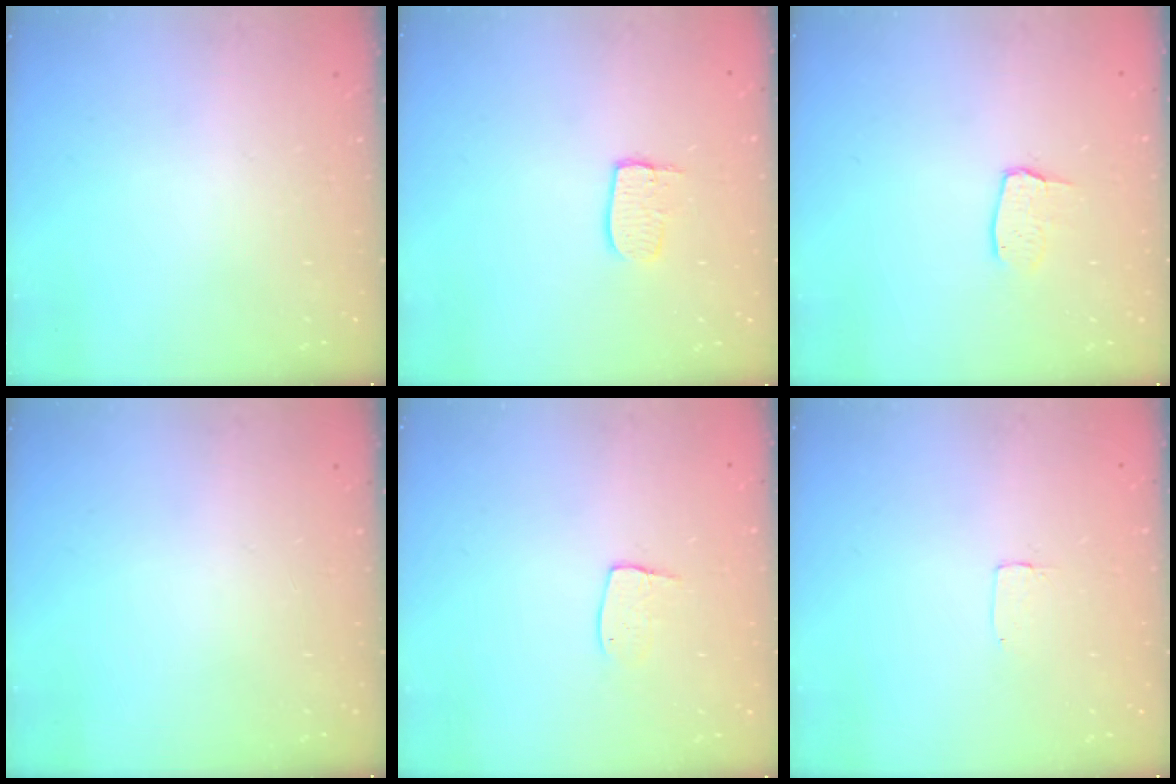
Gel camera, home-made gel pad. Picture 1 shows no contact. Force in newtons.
{"total": 6.1, "press": 6.1, "slide": 0.5}
{"total": 3.0, "press": 3.0, "slide": 0.2}
{"total": 0.0}
{"total": 5.9, "press": 5.9, "slide": 0.4}
{"total": 2.0, "press": 2.0, "slide": 0.0}